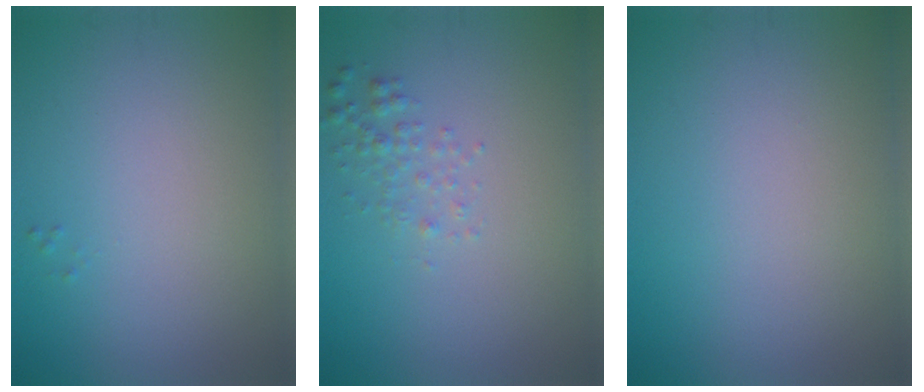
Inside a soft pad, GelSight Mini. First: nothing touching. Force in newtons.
{"total": 1.5, "press": 1.5, "slide": 0.1}
{"total": 0.0}